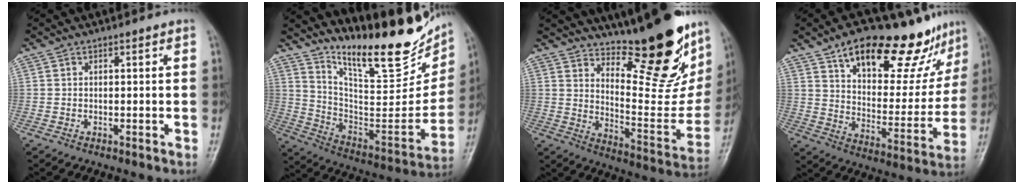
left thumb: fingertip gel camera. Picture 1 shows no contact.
{"total": 24.3, "force": [18.5, 6.9, 14.2], "torque": [-0.173, -0.108, 0.290]}
{"total": 25.9, "force": [18.8, 8.5, 15.6], "torque": [-0.182, -0.134, 0.268]}
{"total": 24.2, "force": [16.2, 10.1, 14.9], "torque": [-0.160, -0.056, 0.245]}